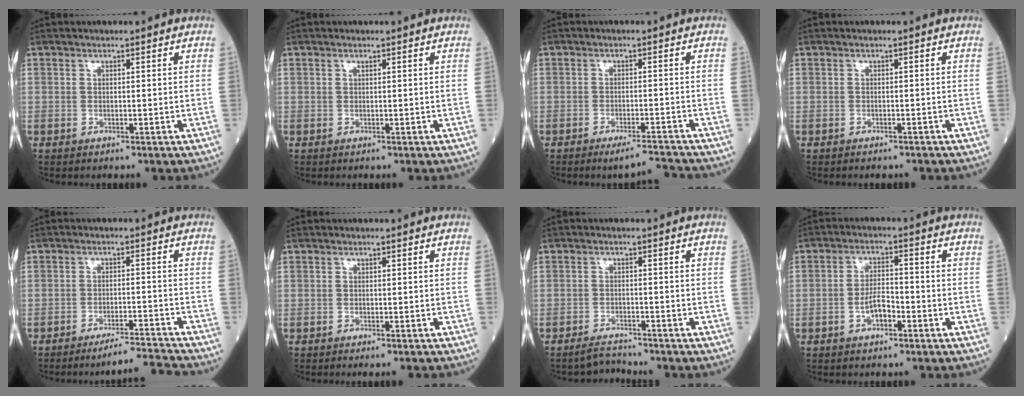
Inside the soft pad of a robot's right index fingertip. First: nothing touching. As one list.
[{"total": 0.0}, {"total": 4.3, "force": [-4.0, -0.8, 1.4], "torque": [-0.016, -0.011, -0.067]}, {"total": 1.6, "force": [-1.5, 0.4, 0.4], "torque": [-0.006, -0.003, -0.019]}, {"total": 6.0, "force": [-5.6, -1.9, 0.9], "torque": [-0.009, -0.006, -0.096]}, {"total": 2.4, "force": [-2.2, 0.0, 1.0], "torque": [-0.010, -0.004, -0.030]}, {"total": 2.3, "force": [-2.2, 0.0, -0.5], "torque": [0.010, -0.012, -0.037]}, {"total": 4.1, "force": [-1.7, 1.6, 3.3], "torque": [-0.064, 0.007, -0.033]}]